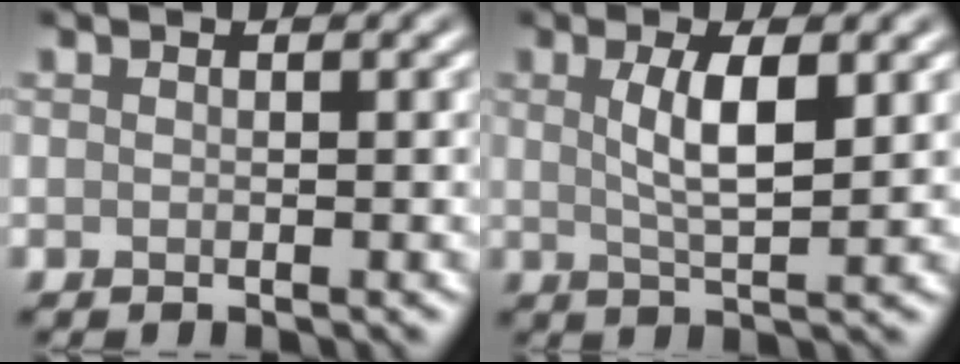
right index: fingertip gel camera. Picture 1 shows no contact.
{"total": 4.2, "force": [1.0, 1.0, 3.9], "torque": [-0.076, -0.001, 0.020]}